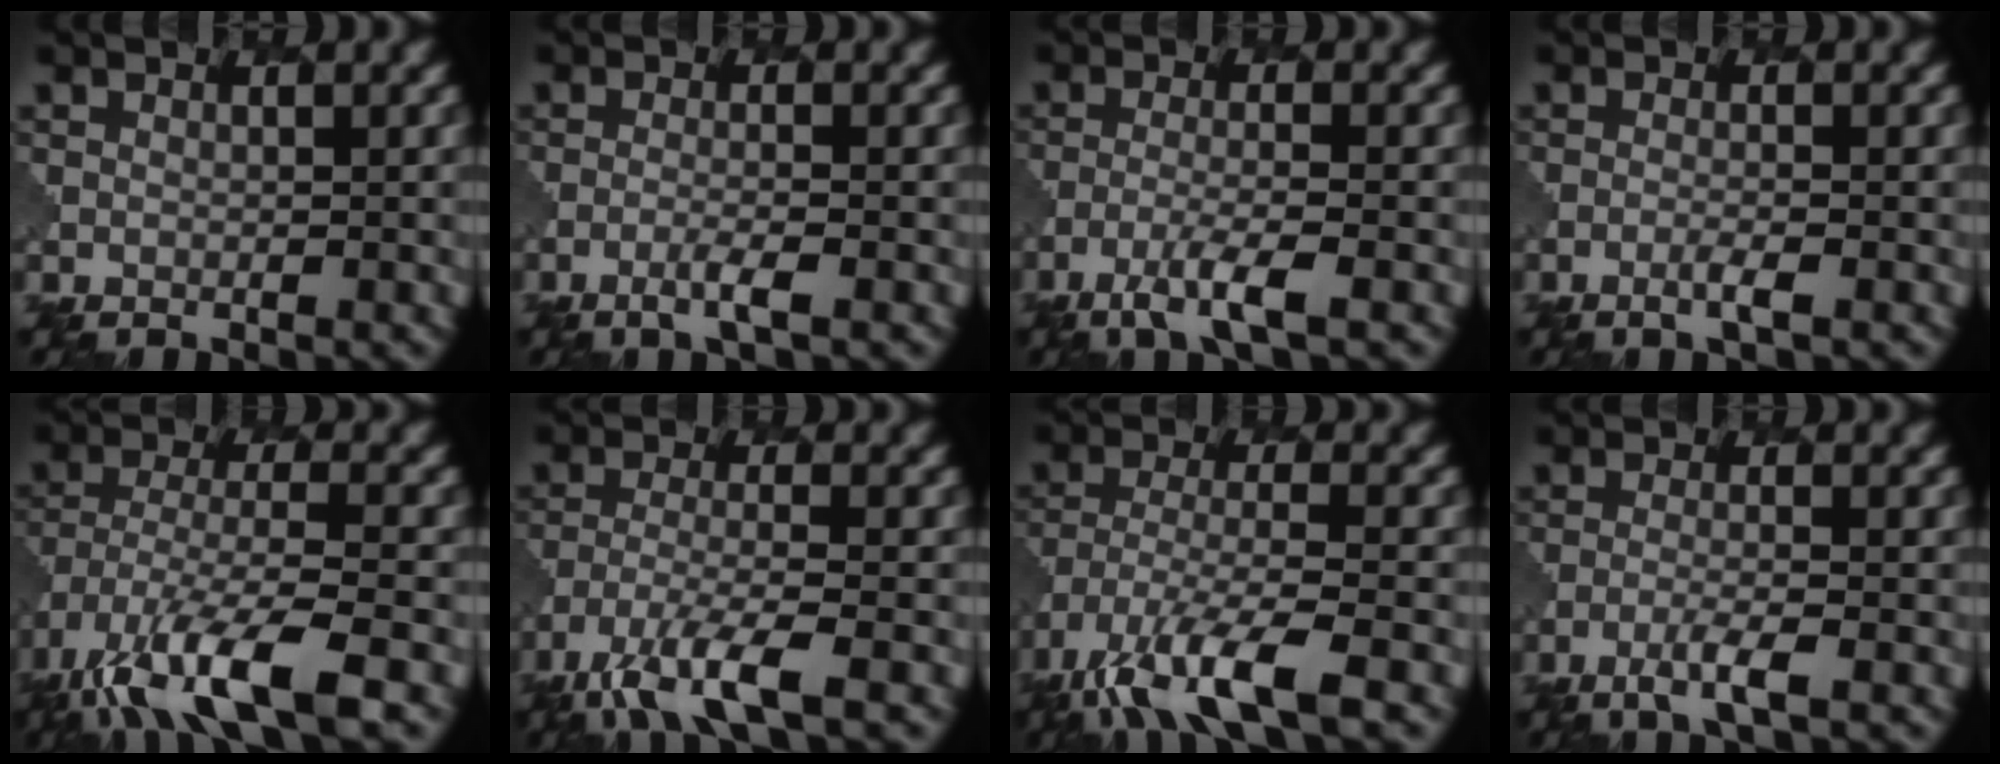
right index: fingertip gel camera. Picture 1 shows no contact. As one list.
[{"total": 1.9, "force": [-0.9, 0.2, 1.6], "torque": [-0.028, 0.002, -0.025]}, {"total": 3.6, "force": [-2.2, 0.5, 2.9], "torque": [-0.059, -0.005, -0.049]}, {"total": 1.4, "force": [-0.6, 0.2, 1.2], "torque": [-0.020, 0.003, -0.016]}, {"total": 9.8, "force": [-5.9, 3.0, 7.2], "torque": [-0.144, -0.016, -0.112]}, {"total": 6.4, "force": [-4.2, 1.5, 4.6], "torque": [-0.090, -0.011, -0.081]}, {"total": 8.4, "force": [-5.3, 2.4, 6.1], "torque": [-0.120, -0.014, -0.100]}, {"total": 2.6, "force": [-1.5, 0.3, 2.2], "torque": [-0.041, -0.001, -0.036]}]